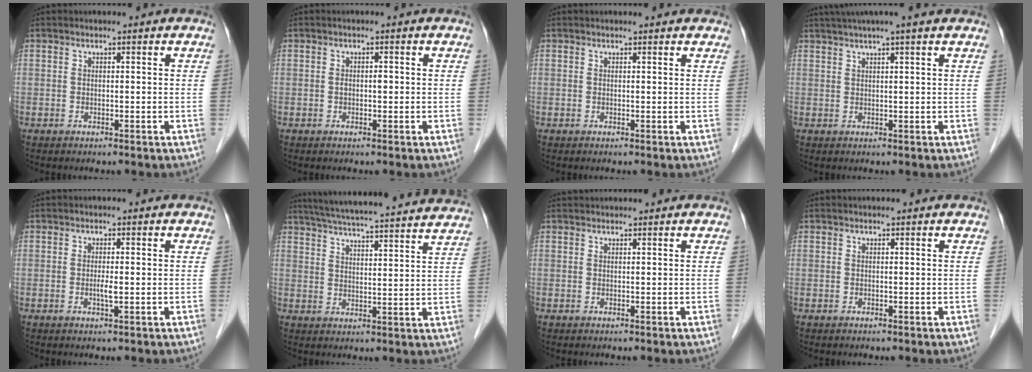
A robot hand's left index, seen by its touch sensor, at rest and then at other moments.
{"total": 1.0, "force": [-0.1, 0.4, 0.9], "torque": [-0.016, 0.002, -0.002]}
{"total": 2.8, "force": [2.5, 0.6, 1.0], "torque": [-0.014, 0.014, 0.020]}
{"total": 7.7, "force": [6.2, -0.6, 4.6], "torque": [-0.076, 0.036, 0.086]}
{"total": 1.4, "force": [-0.2, 0.0, 1.3], "torque": [-0.028, -0.003, -0.003]}
{"total": 24.9, "force": [22.9, 1.1, 9.7], "torque": [-0.163, -0.002, 0.299]}
{"total": 2.5, "force": [2.4, 0.0, 0.6], "torque": [-0.005, 0.028, 0.040]}
{"total": 0.6, "force": [0.6, 0.0, 0.2], "torque": [-0.006, 0.002, 0.007]}